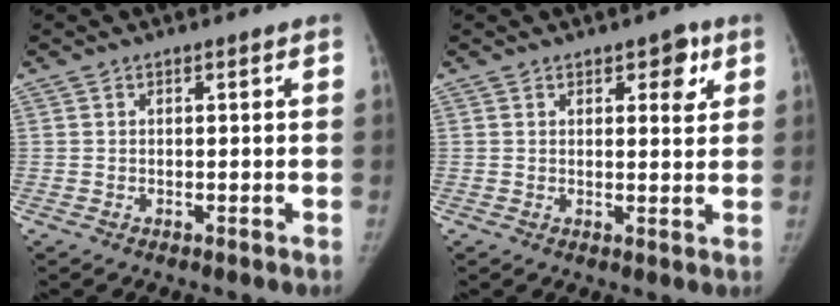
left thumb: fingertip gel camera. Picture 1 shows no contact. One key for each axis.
{"total": 4.4, "fx": 2.2, "fy": 2.4, "fz": 3.0, "tx": -0.012, "ty": -0.010, "tz": 0.025}